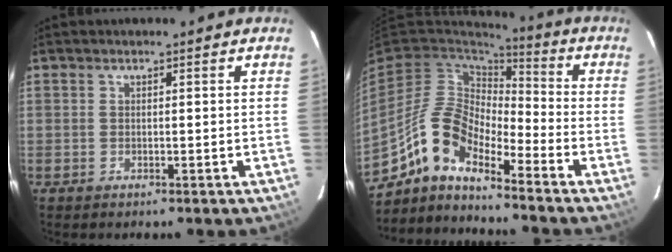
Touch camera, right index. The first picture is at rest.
{"total": 11.7, "force": [-8.6, 4.1, 6.8], "torque": [-0.128, 0.008, -0.178]}